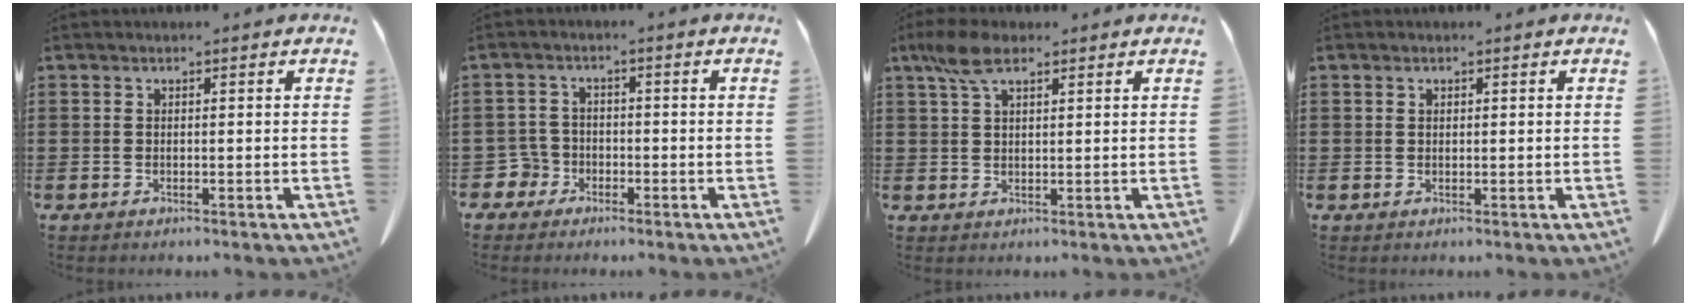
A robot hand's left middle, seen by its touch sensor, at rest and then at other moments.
{"total": 3.6, "force": [-2.0, 2.8, 1.0], "torque": [-0.050, -0.005, -0.046]}
{"total": 5.5, "force": [3.1, 2.1, 4.1], "torque": [-0.095, 0.003, 0.056]}
{"total": 0.5, "force": [0.4, 0.2, 0.3], "torque": [-0.008, -0.001, 0.009]}